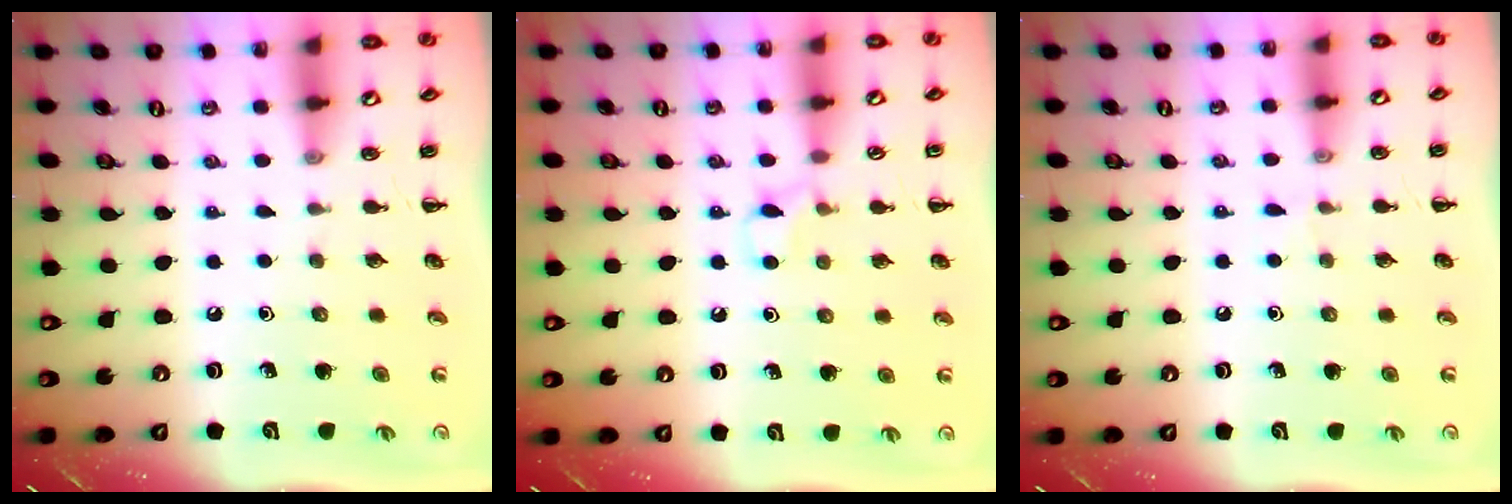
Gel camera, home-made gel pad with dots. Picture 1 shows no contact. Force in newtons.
{"total": 5.7, "press": 5.3, "slide": 2.0}
{"total": 3.2, "press": 3.1, "slide": 1.0}